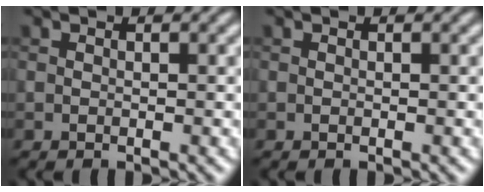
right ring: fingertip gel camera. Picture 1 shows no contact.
{"total": 0.0}